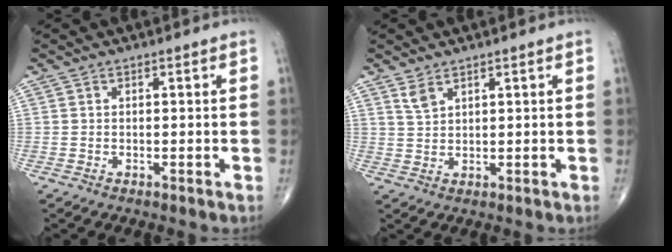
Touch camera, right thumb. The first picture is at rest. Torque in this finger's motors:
{"motor_torque": [-0.14, 0.14, -0.01, 0.15, 0.00]}